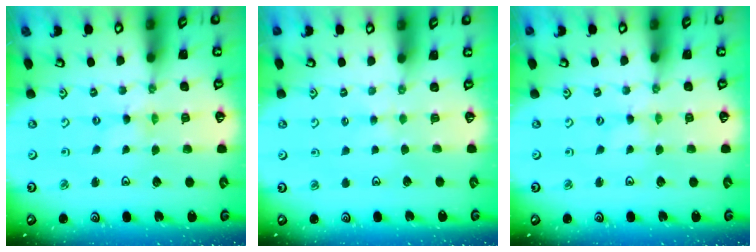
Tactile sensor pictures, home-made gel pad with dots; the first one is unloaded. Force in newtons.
{"total": 1.5, "press": 1.5, "slide": 0.4}
{"total": 0.0}